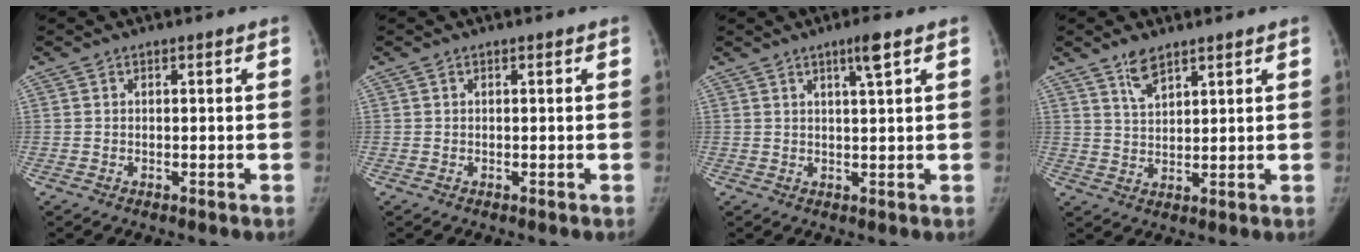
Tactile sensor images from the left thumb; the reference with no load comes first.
{"total": 0.0}
{"total": 3.4, "force": [1.9, -0.1, 2.9], "torque": [-0.048, -0.010, 0.034]}
{"total": 4.6, "force": [3.3, 1.8, 2.6], "torque": [-0.037, -0.018, 0.067]}